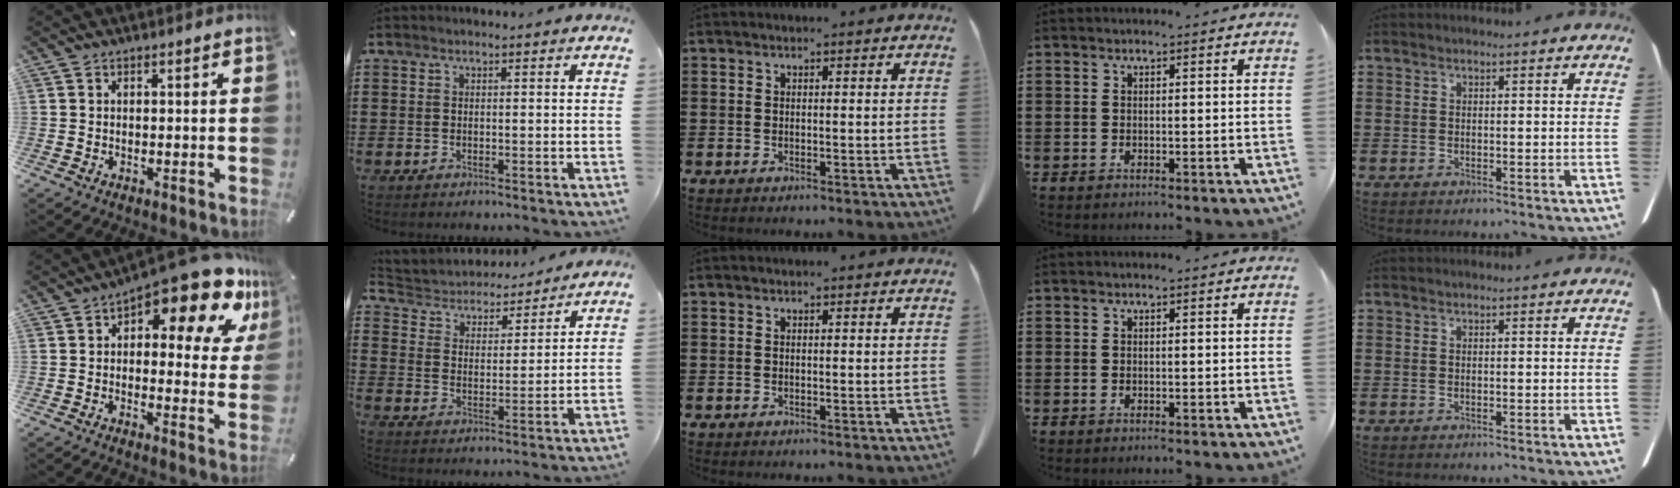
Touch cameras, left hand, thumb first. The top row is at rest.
{"thumb": {"total": 16.2, "force": [10.6, 5.4, 11.0], "torque": [-0.148, -0.083, 0.174]}, "index": {"total": 4.1, "force": [4.0, 1.0, 0.1], "torque": [-0.029, -0.030, 0.063]}}